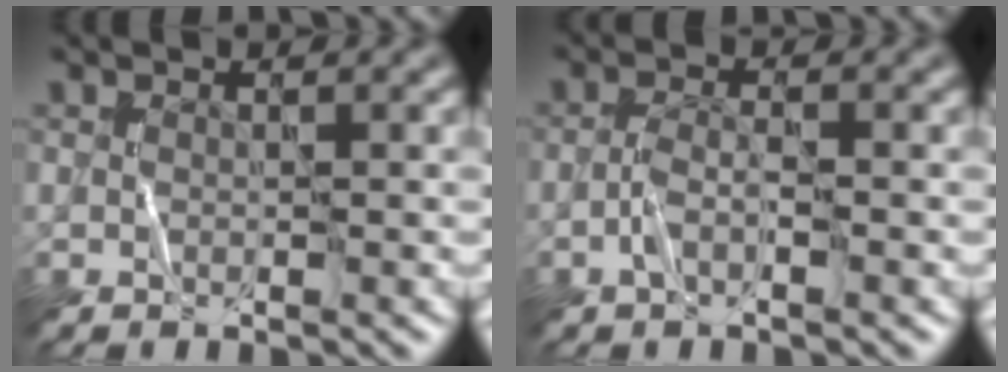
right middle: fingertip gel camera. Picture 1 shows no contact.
{"total": 1.3, "force": [-0.8, 0.4, 0.9], "torque": [-0.018, 0.009, -0.021]}